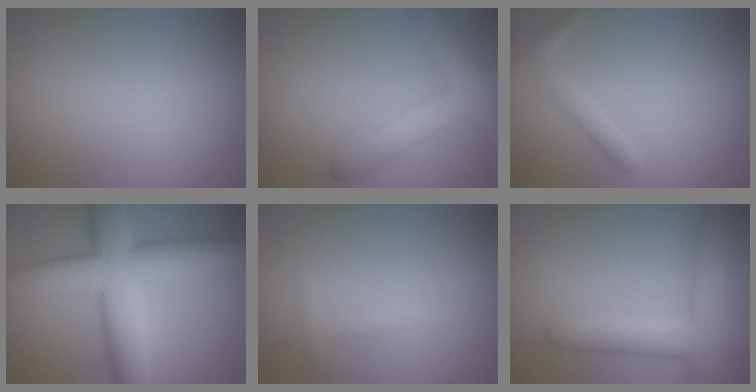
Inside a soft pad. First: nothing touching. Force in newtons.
{"total": 5.4, "press": 5.4, "slide": 0.2}
{"total": 1.6, "press": 1.6, "slide": 0.1}
{"total": 10.6, "press": 10.6, "slide": 0.2}
{"total": 0.9, "press": 0.9, "slide": 0.1}
{"total": 5.8, "press": 5.8, "slide": 0.5}